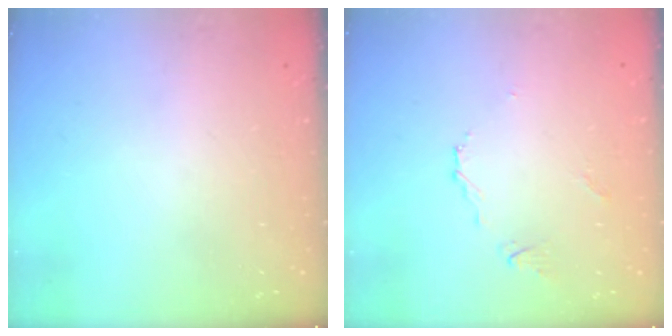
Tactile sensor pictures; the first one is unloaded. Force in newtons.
{"total": 4.3, "press": 4.2, "slide": 0.8}